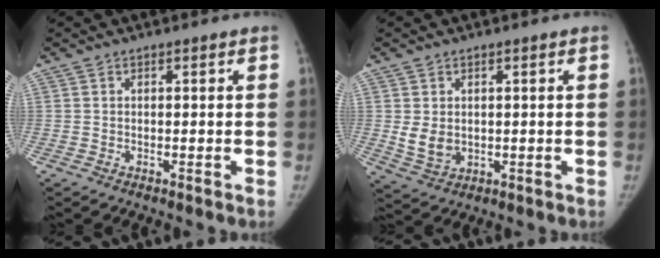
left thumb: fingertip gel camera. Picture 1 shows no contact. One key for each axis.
{"total": 4.5, "fx": 0.3, "fy": 3.5, "fz": 2.8, "tx": -0.039, "ty": -0.012, "tz": 0.021}